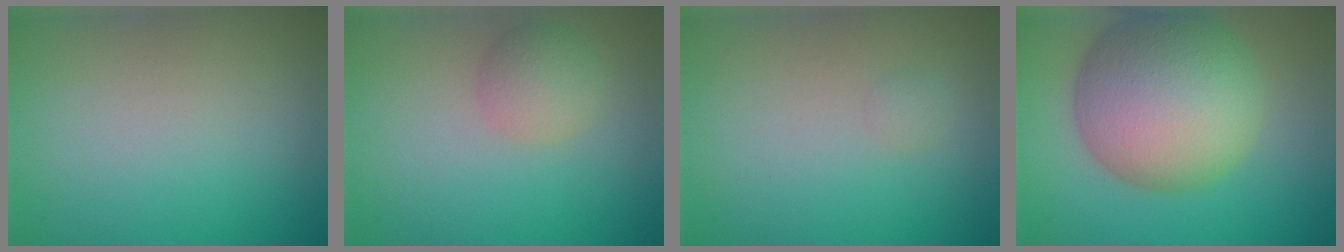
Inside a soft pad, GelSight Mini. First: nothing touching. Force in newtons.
{"total": 2.6, "press": 2.6, "slide": 0.1}
{"total": 0.7, "press": 0.7, "slide": 0.0}
{"total": 12.7, "press": 12.7, "slide": 0.6}